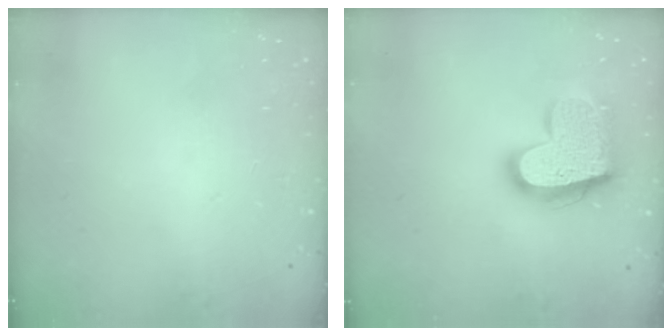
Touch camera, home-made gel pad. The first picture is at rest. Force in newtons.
{"total": 20.1, "press": 20.0, "slide": 1.7}